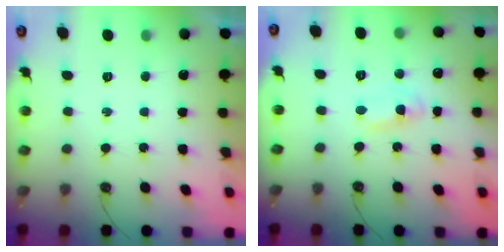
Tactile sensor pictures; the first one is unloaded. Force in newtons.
{"total": 2.3, "press": 2.3, "slide": 0.3}